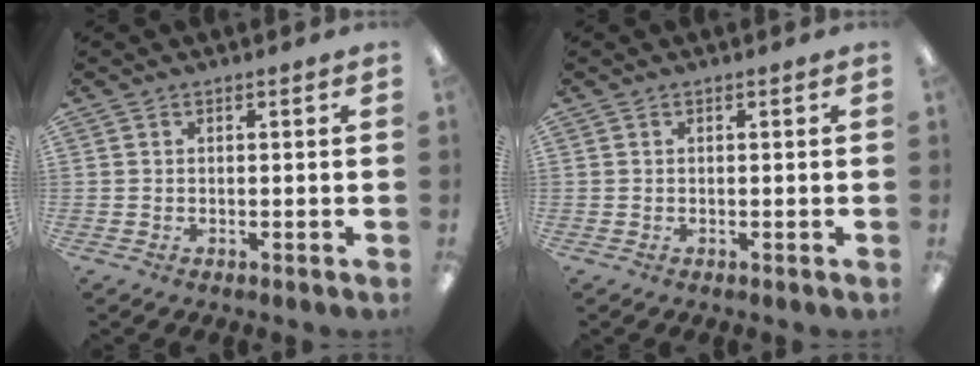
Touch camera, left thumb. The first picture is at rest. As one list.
[{"total": 0.0}]